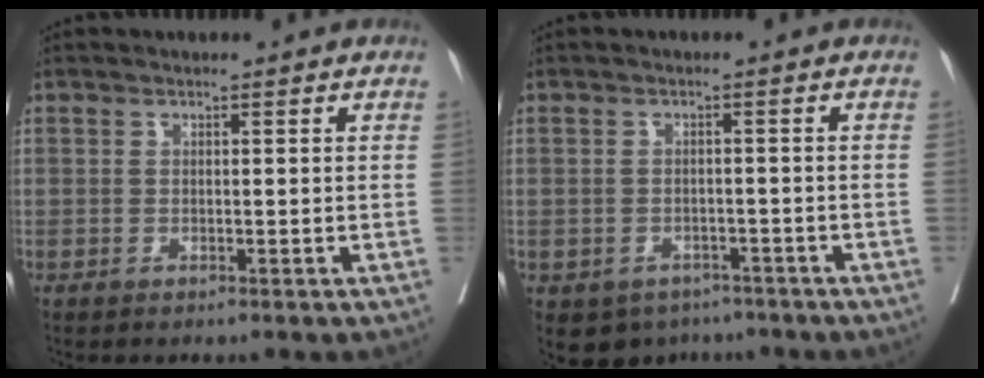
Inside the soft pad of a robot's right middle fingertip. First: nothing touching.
{"total": 5.3, "force": [-3.8, 3.6, 0.9], "torque": [-0.008, 0.008, -0.049]}